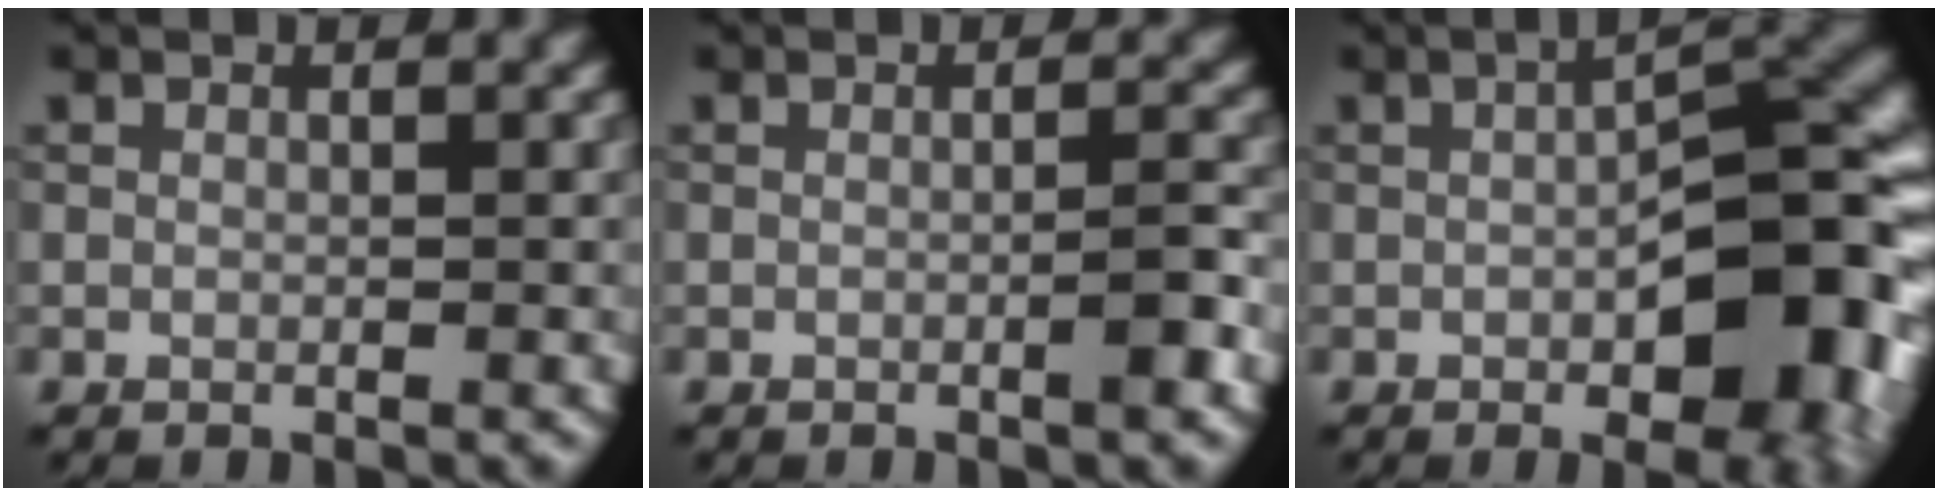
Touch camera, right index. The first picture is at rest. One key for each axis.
{"total": 1.9, "fx": -0.7, "fy": 0.2, "fz": 1.8, "tx": -0.026, "ty": 0.005, "tz": -0.013}
{"total": 10.8, "fx": -2.5, "fy": 4.4, "fz": 9.5, "tx": -0.118, "ty": 0.006, "tz": -0.037}